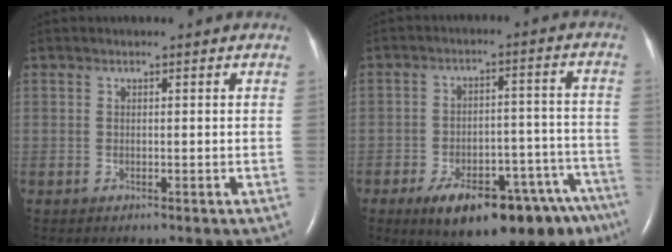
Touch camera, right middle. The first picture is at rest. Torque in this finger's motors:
{"motor_torque": [1.08, -1.05, 0.24, 0.12]}